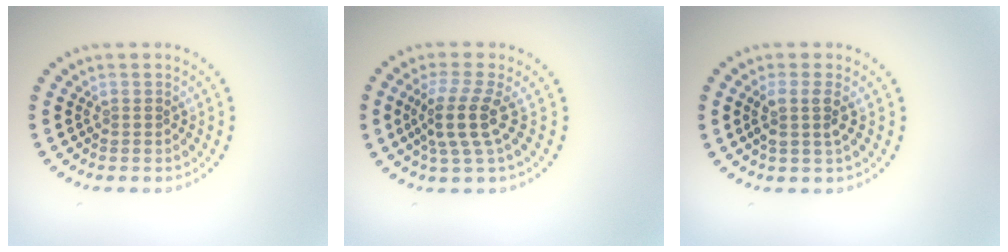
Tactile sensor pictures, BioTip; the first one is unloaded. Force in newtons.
{"total": 3.6, "press": 2.7, "slide": 2.4}
{"total": 2.1, "press": 1.7, "slide": 1.3}